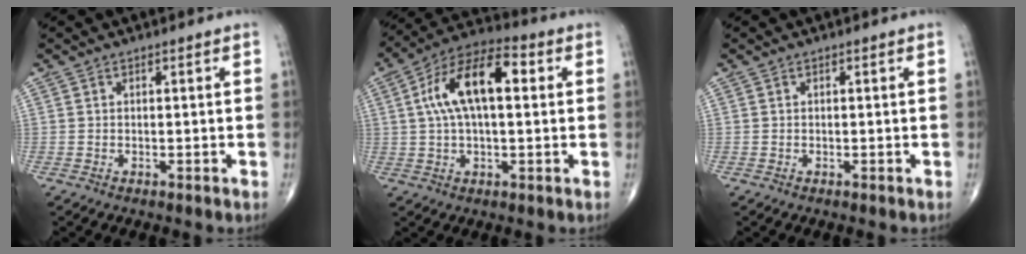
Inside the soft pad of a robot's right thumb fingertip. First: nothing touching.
{"total": 14.4, "force": [2.7, 6.7, 12.5], "torque": [-0.228, 0.033, 0.040]}
{"total": 0.0}